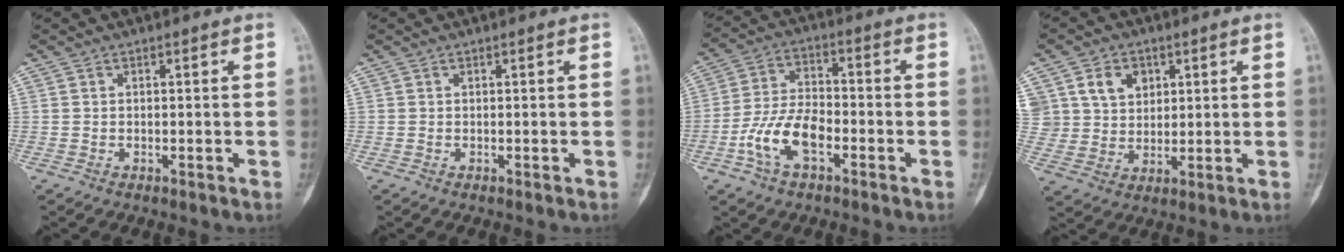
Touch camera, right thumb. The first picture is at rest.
{"total": 0.0}
{"total": 10.5, "force": [-4.1, 5.5, 7.9], "torque": [-0.152, 0.032, -0.080]}
{"total": 9.2, "force": [3.8, 7.5, 3.6], "torque": [-0.038, -0.013, 0.076]}